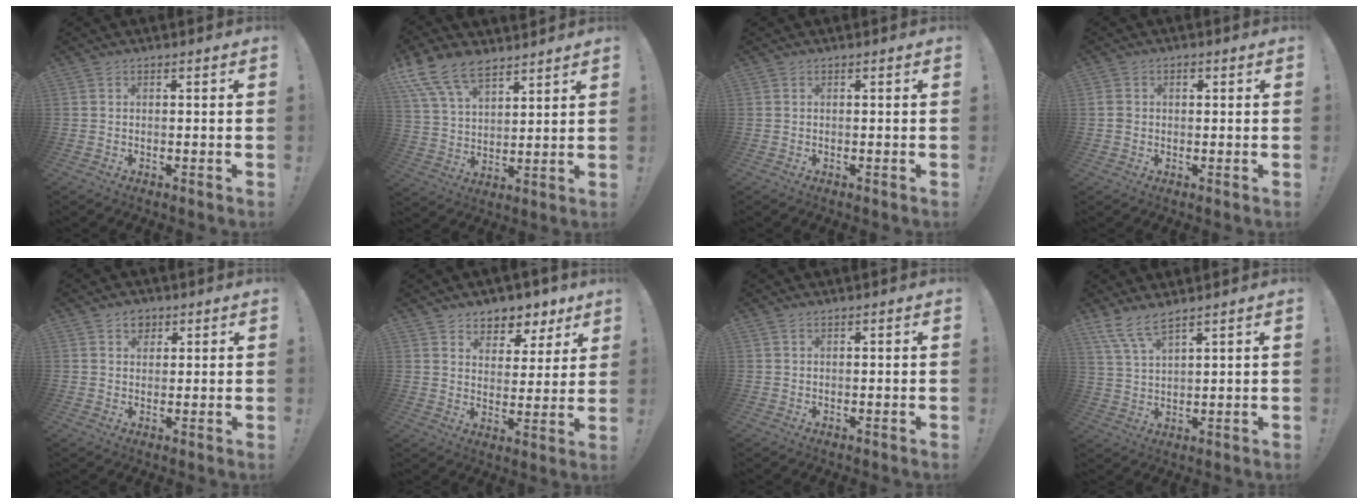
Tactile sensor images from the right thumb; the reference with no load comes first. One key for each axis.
{"total": 13.2, "fx": 10.0, "fy": 6.2, "fz": 6.2, "tx": -0.126, "ty": -0.054, "tz": 0.190}
{"total": 0.0}
{"total": 2.6, "fx": -0.2, "fy": 2.2, "fz": 1.3, "tx": -0.018, "ty": 0.007, "tz": -0.003}
{"total": 3.8, "fx": 2.1, "fy": 2.9, "fz": 1.0, "tx": -0.001, "ty": -0.010, "tz": 0.035}
{"total": 6.9, "fx": 5.0, "fy": 4.7, "fz": 0.9, "tx": 0.005, "ty": -0.050, "tz": 0.092}
{"total": 0.7, "fx": 0.5, "fy": 0.2, "fz": 0.4, "tx": 0.001, "ty": -0.003, "tz": 0.009}
{"total": 7.2, "fx": 5.6, "fy": 1.4, "fz": 4.2, "tx": -0.091, "ty": -0.023, "tz": 0.107}